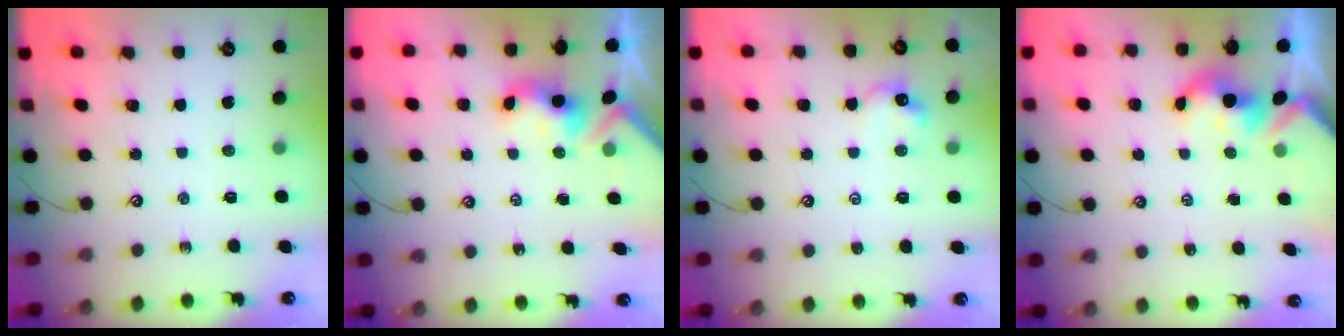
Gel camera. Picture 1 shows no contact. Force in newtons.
{"total": 3.6, "press": 3.6, "slide": 0.1}
{"total": 4.2, "press": 4.2, "slide": 0.2}
{"total": 2.4, "press": 2.3, "slide": 0.3}